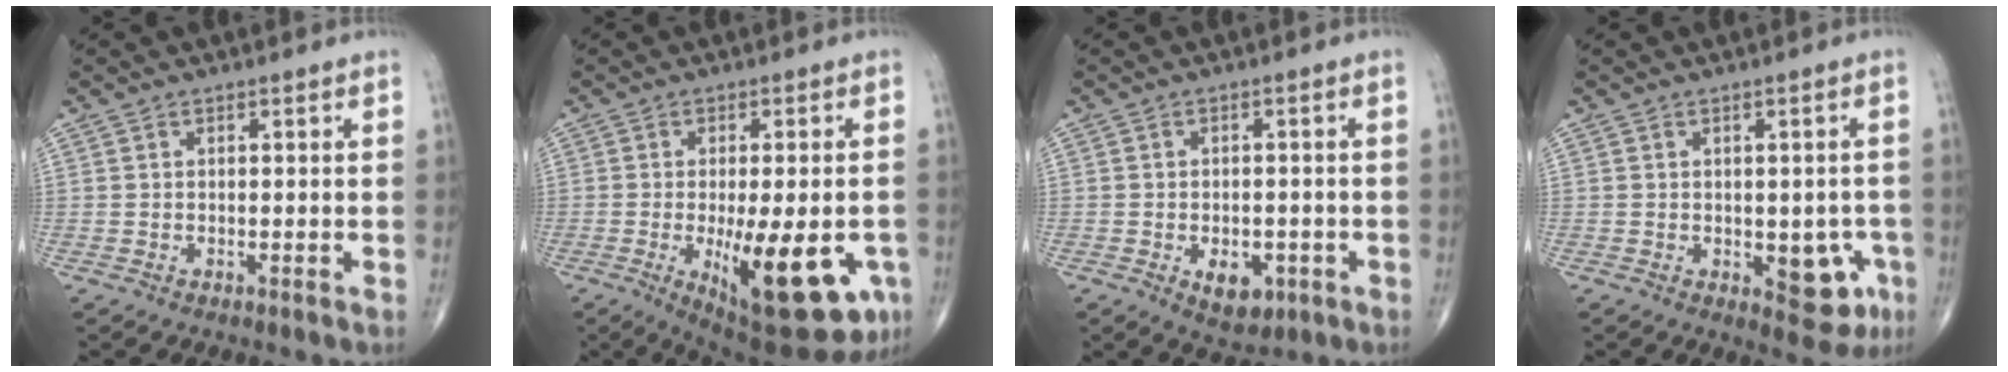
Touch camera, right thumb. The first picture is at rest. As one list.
[{"total": 19.5, "force": [-5.9, 7.1, 17.1], "torque": [-0.200, -0.013, -0.061]}, {"total": 6.1, "force": [-2.2, 3.7, 4.3], "torque": [-0.047, 0.005, -0.020]}, {"total": 7.7, "force": [-2.2, 4.1, 6.2], "torque": [-0.040, 0.004, -0.016]}]